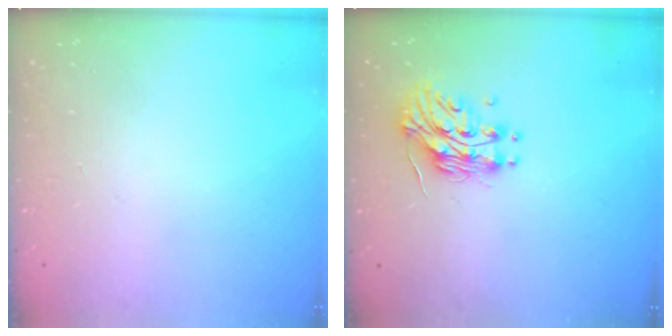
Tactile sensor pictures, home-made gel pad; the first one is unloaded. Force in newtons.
{"total": 14.0, "press": 13.9, "slide": 0.8}